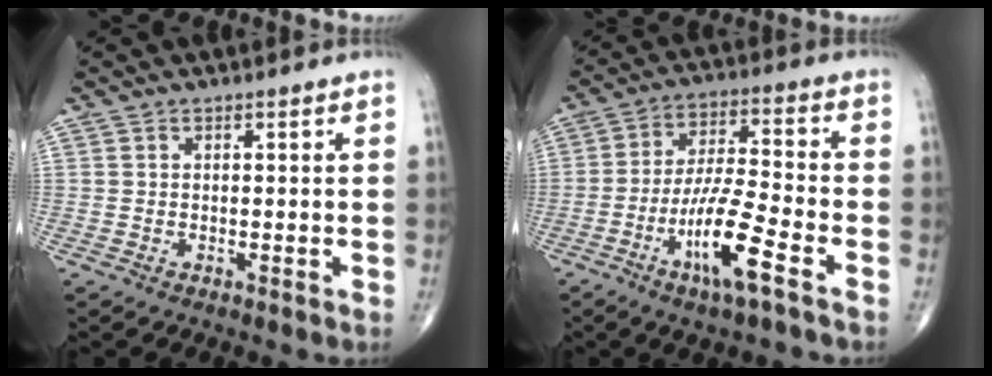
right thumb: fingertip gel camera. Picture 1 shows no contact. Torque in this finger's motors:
{"motor_torque": [2.80, 2.21, 1.73, -1.01, 0.53]}